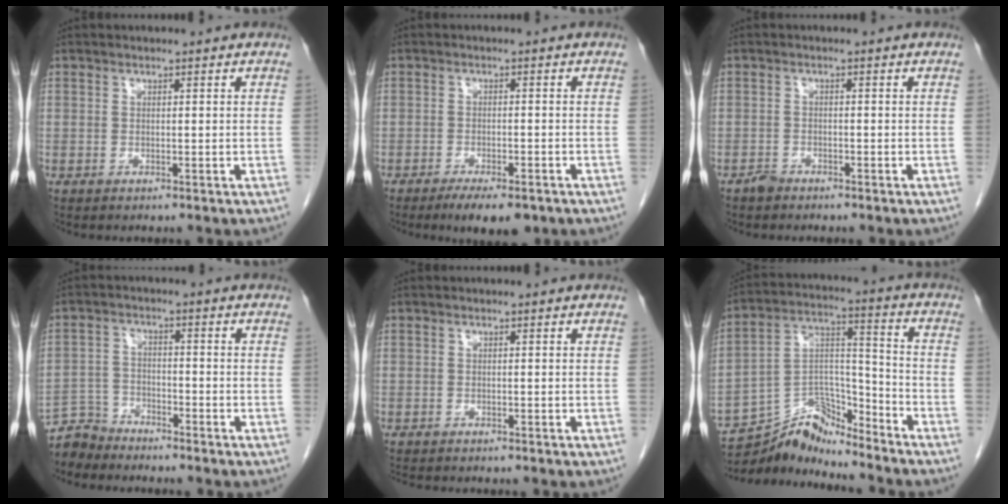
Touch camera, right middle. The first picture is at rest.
{"total": 6.5, "force": [-4.7, 1.9, 4.1], "torque": [-0.056, -0.008, -0.067]}
{"total": 1.3, "force": [-1.2, 0.6, 0.1], "torque": [-0.004, 0.002, -0.022]}
{"total": 4.6, "force": [-4.5, 1.0, -0.7], "torque": [0.011, -0.004, -0.089]}
{"total": 3.2, "force": [-2.9, 0.7, 1.3], "torque": [-0.019, -0.006, -0.040]}
{"total": 10.7, "force": [-10.7, 1.0, 0.3], "torque": [-0.005, 0.048, -0.201]}